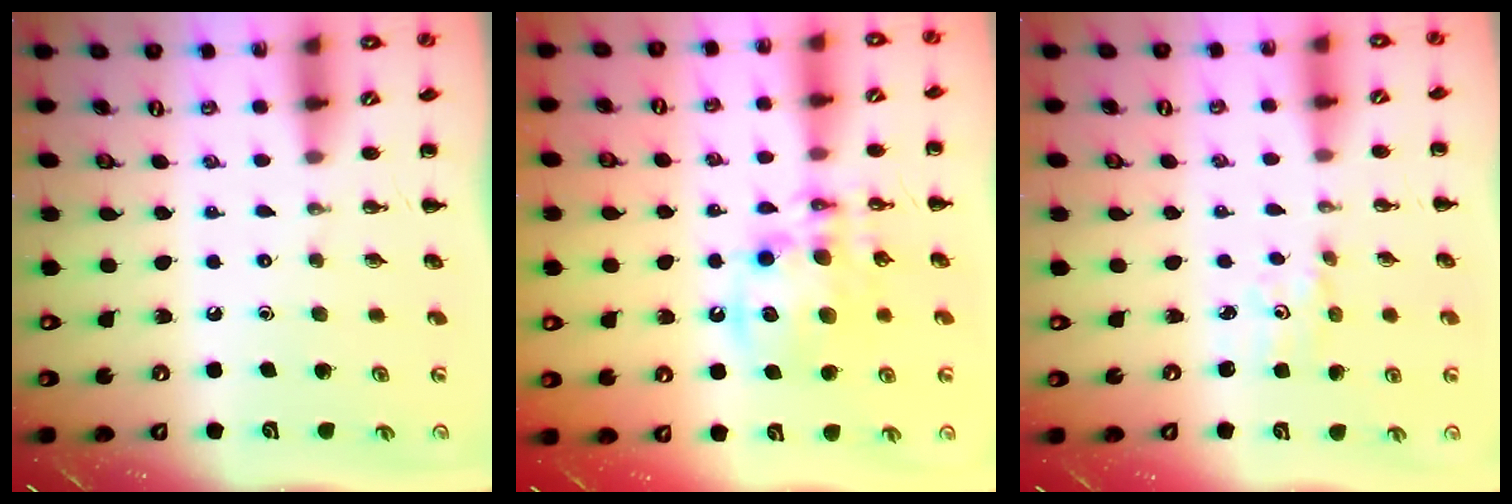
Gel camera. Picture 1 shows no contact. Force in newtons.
{"total": 12.7, "press": 12.4, "slide": 2.9}
{"total": 1.6, "press": 1.6, "slide": 0.4}